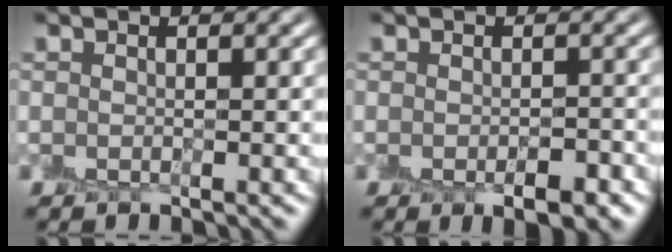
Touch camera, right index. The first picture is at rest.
{"total": 3.2, "force": [-1.7, 1.4, 2.3], "torque": [-0.031, -0.011, -0.020]}